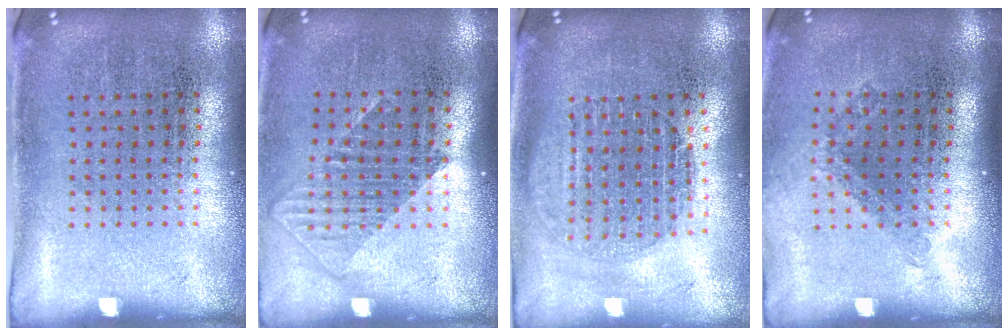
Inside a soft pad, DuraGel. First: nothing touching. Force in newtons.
{"total": 1.2, "press": 1.0, "slide": 0.8}
{"total": 1.6, "press": 1.4, "slide": 0.8}
{"total": 1.2, "press": 0.9, "slide": 0.8}